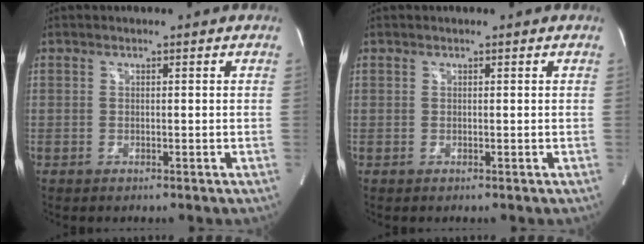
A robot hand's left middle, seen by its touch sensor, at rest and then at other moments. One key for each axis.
{"total": 0.0}